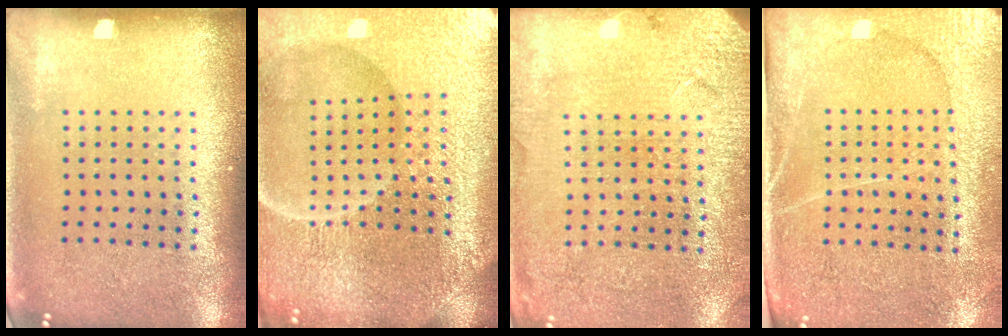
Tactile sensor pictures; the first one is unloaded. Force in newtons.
{"total": 6.4, "press": 5.7, "slide": 2.9}
{"total": 2.8, "press": 2.8, "slide": 0.1}
{"total": 2.9, "press": 2.7, "slide": 1.2}